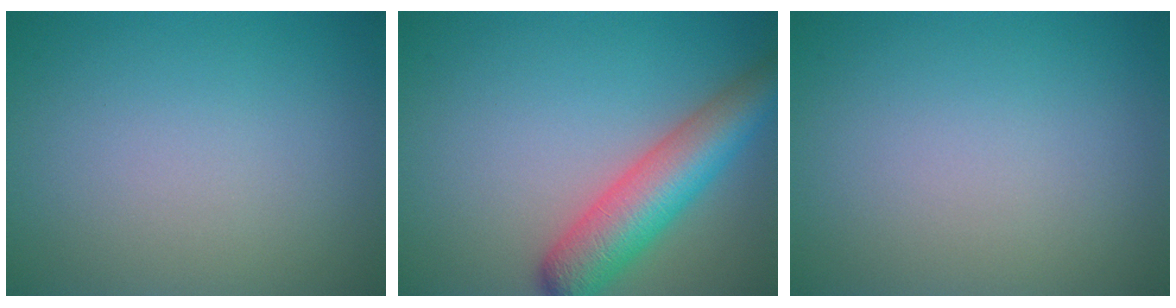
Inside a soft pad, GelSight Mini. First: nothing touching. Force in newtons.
{"total": 6.8, "press": 6.8, "slide": 0.3}
{"total": 0.0}